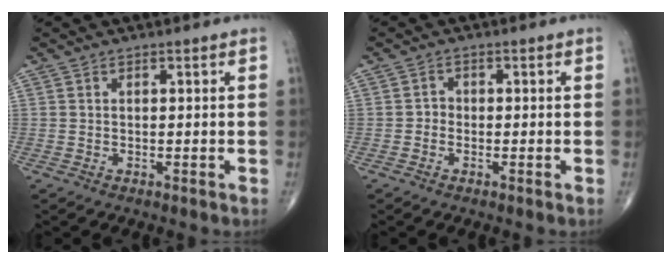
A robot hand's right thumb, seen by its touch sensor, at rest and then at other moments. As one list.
[{"total": 1.2, "force": [-0.5, 1.0, 0.4], "torque": [0.005, 0.006, -0.015]}]